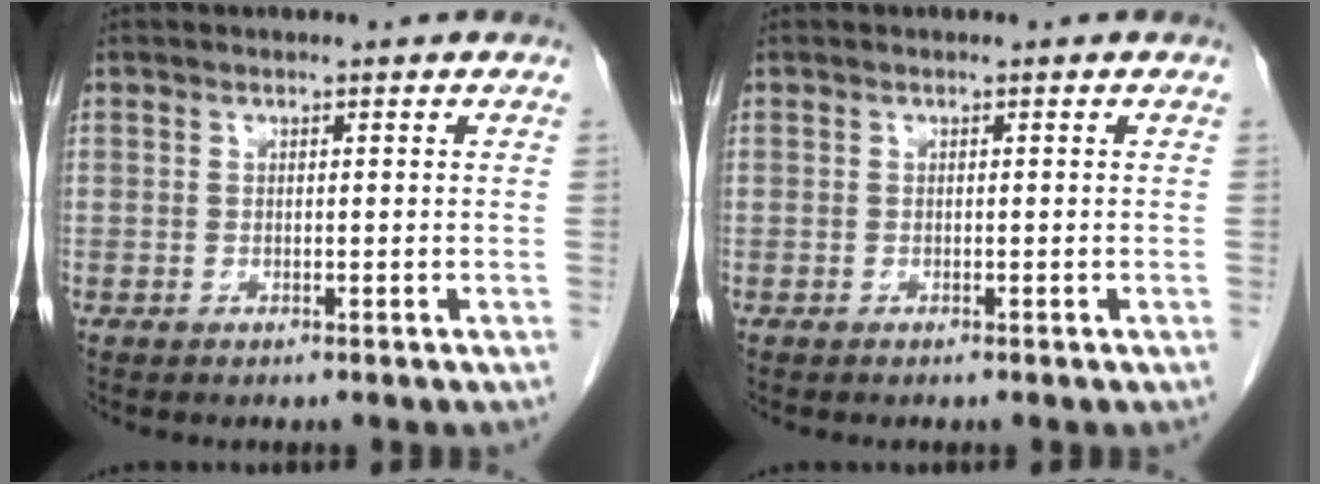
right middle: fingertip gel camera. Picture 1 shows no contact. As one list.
[{"total": 0.0}]